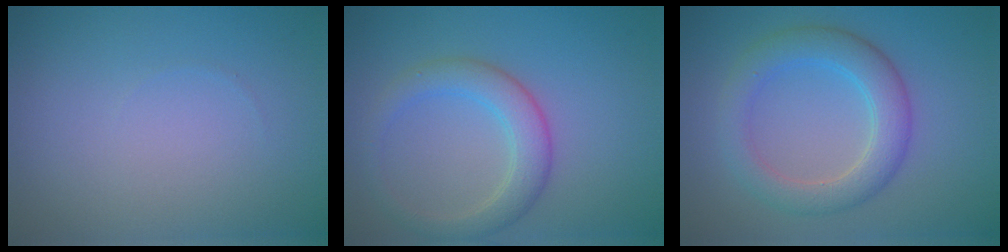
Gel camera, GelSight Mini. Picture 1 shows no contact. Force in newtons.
{"total": 3.6, "press": 3.6, "slide": 0.1}
{"total": 4.4, "press": 4.4, "slide": 0.1}